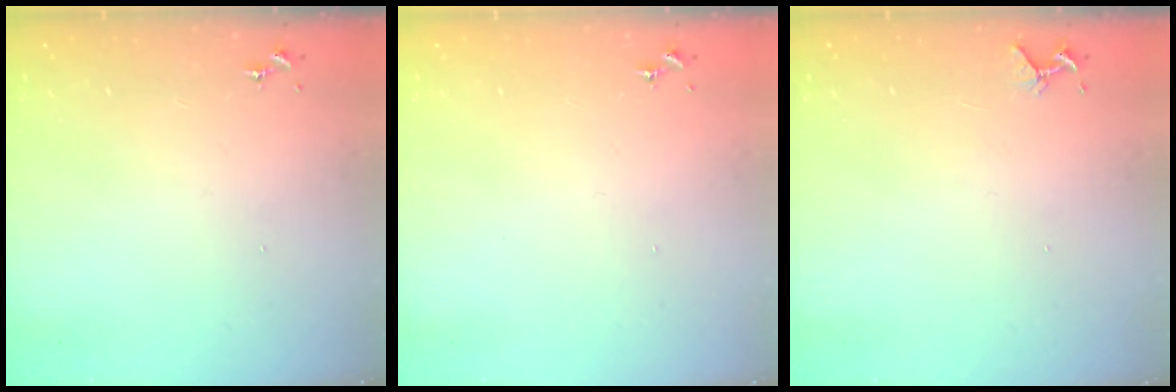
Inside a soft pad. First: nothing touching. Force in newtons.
{"total": 0.0}
{"total": 4.2, "press": 4.2, "slide": 0.4}